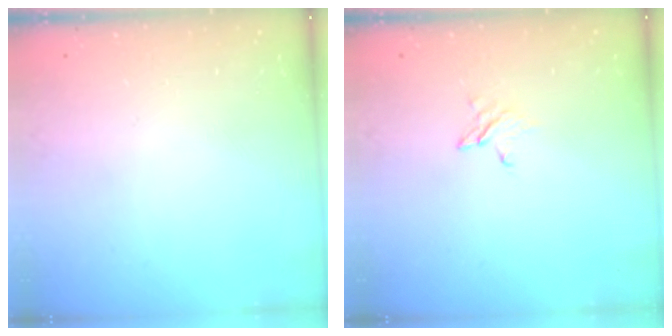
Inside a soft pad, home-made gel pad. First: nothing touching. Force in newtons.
{"total": 3.2, "press": 3.1, "slide": 0.3}